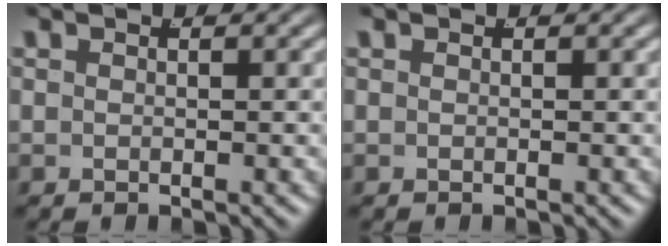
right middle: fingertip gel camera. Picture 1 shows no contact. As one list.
[{"total": 0.0}]